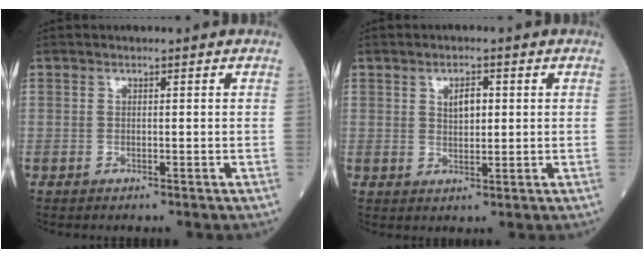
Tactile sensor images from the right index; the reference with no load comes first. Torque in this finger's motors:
{"motor_torque": [-0.08, 0.05, -0.03, 0.01]}